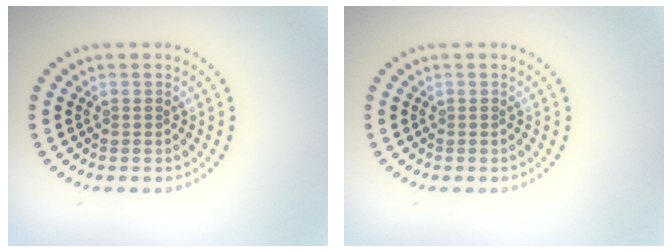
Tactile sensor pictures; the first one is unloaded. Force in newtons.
{"total": 0.0}